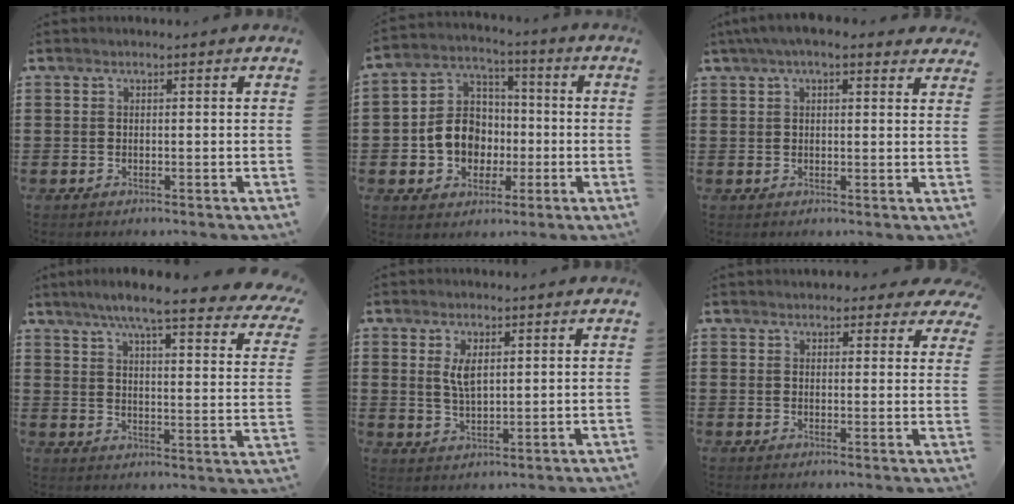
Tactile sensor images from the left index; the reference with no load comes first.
{"total": 8.5, "force": [-1.6, 7.6, 3.6], "torque": [-0.096, 0.018, -0.031]}
{"total": 4.6, "force": [3.4, 1.2, 2.8], "torque": [-0.062, 0.003, 0.062]}
{"total": 7.4, "force": [6.0, -0.2, 4.2], "torque": [-0.098, -0.037, 0.096]}
{"total": 3.7, "force": [1.5, 1.5, 3.1], "torque": [-0.066, 0.005, 0.026]}
{"total": 3.1, "force": [2.8, 1.1, 0.8], "torque": [-0.016, -0.006, 0.050]}